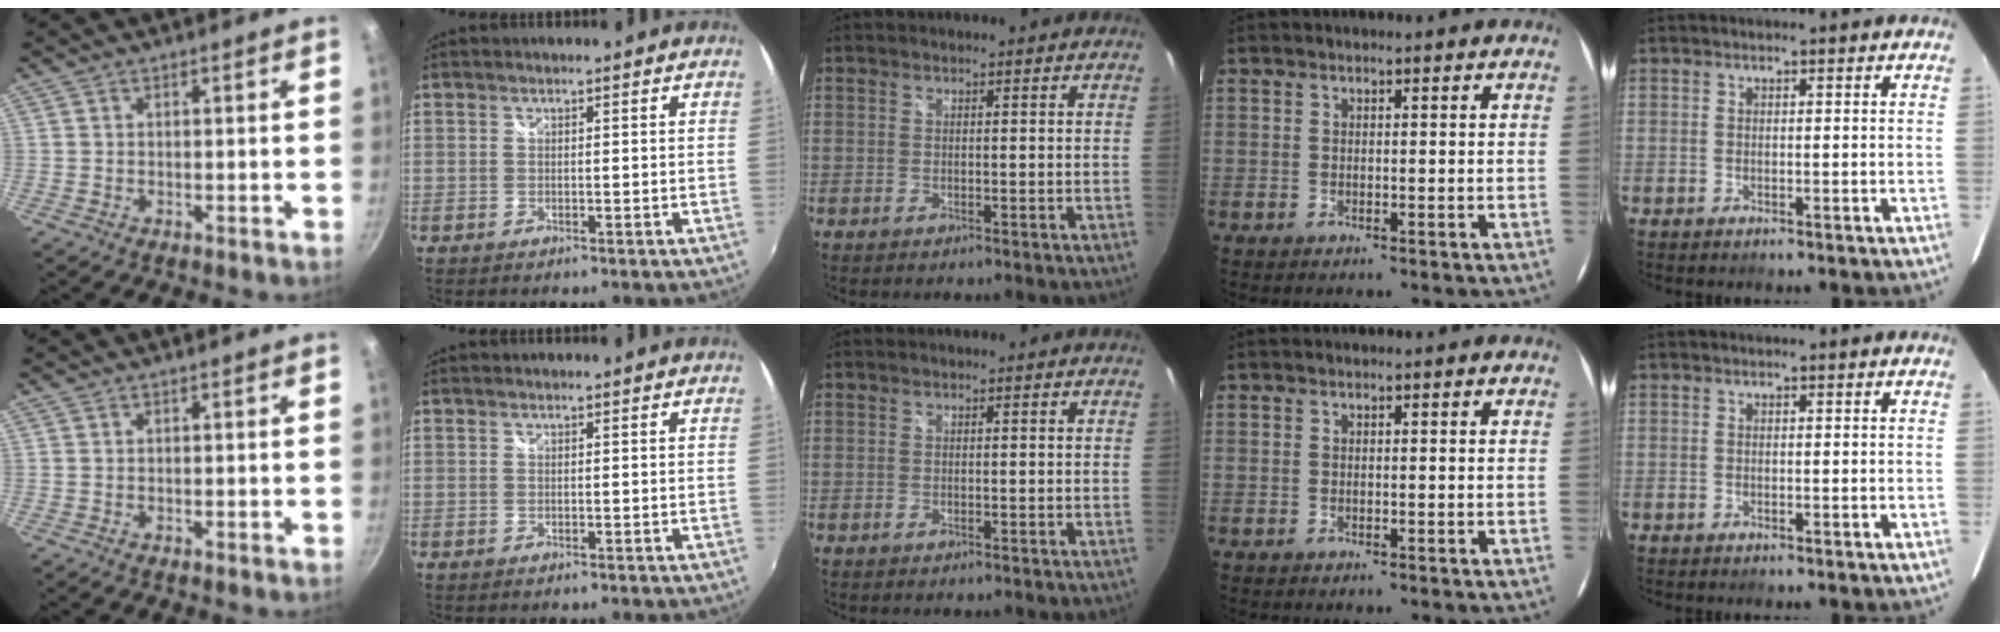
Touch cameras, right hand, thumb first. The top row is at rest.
{}